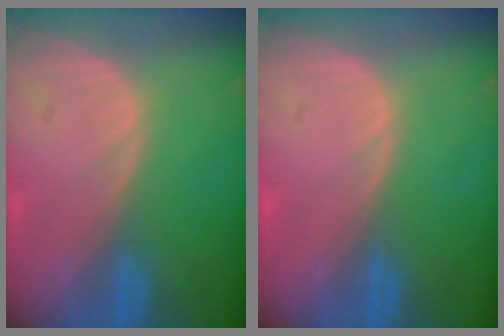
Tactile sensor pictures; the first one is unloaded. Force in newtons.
{"total": 0.0}